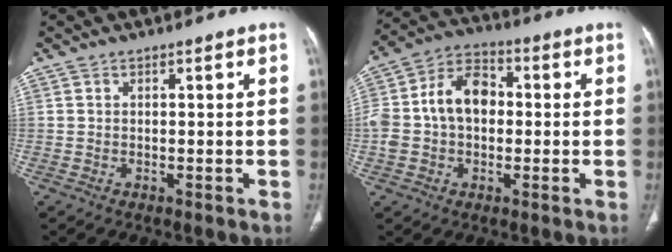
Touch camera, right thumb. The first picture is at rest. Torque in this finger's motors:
{"motor_torque": [1.50, 1.41, 1.27, -0.25, 0.14]}